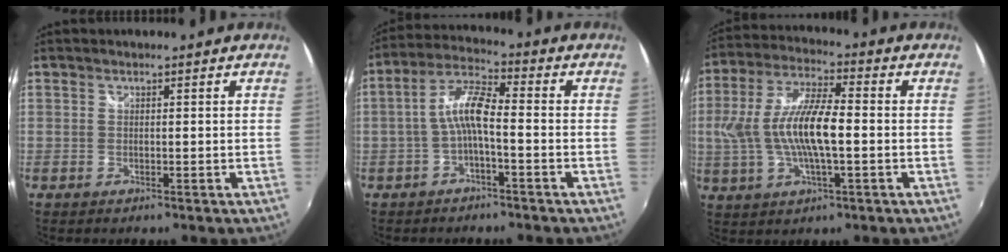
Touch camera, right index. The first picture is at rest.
{"total": 6.7, "force": [-2.0, 1.5, 6.3], "torque": [-0.142, 0.017, -0.037]}
{"total": 13.4, "force": [-1.0, 3.9, 12.8], "torque": [-0.252, 0.004, -0.019]}